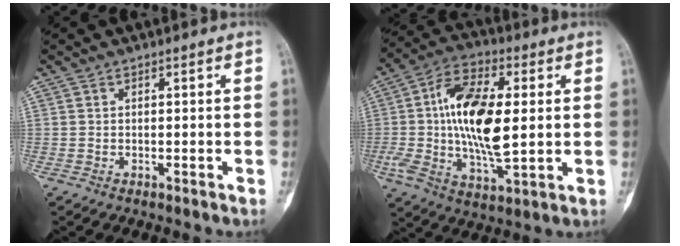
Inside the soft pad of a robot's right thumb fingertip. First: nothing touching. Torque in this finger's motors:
{"motor_torque": [2.00, 2.15, 2.01, -0.01, 0.55]}